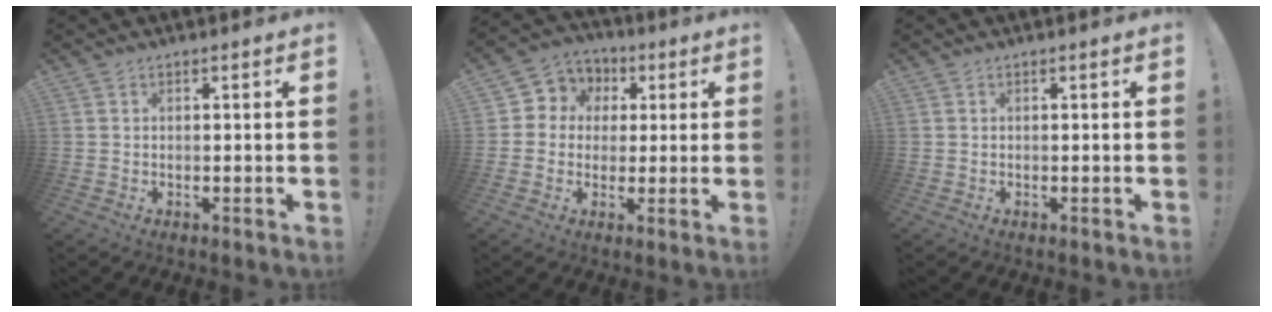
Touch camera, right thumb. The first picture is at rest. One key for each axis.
{"total": 6.9, "fx": 0.2, "fy": 6.7, "fz": 1.6, "tx": -0.016, "ty": -0.001, "tz": 0.010}
{"total": 0.0}